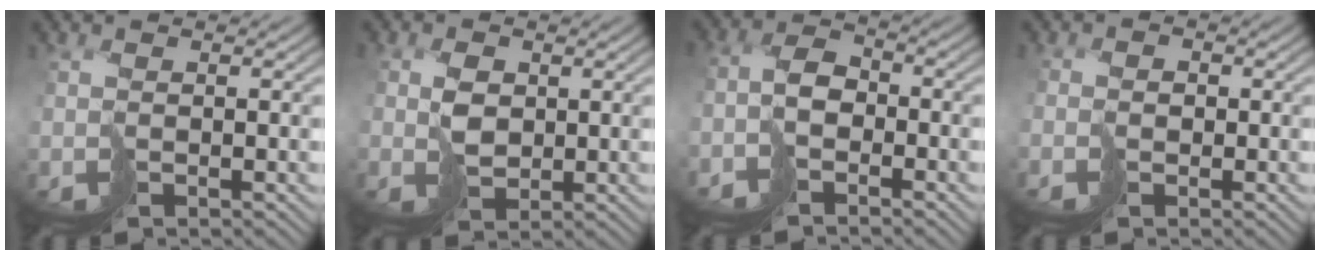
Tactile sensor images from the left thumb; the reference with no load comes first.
{"total": 2.1, "force": [1.0, 1.6, 1.0], "torque": [-0.014, 0.007, 0.024]}
{"total": 3.5, "force": [-2.8, 1.8, 1.2], "torque": [-0.013, 0.010, -0.062]}
{"total": 1.1, "force": [-0.7, 0.7, -0.6], "torque": [0.025, 0.001, -0.017]}